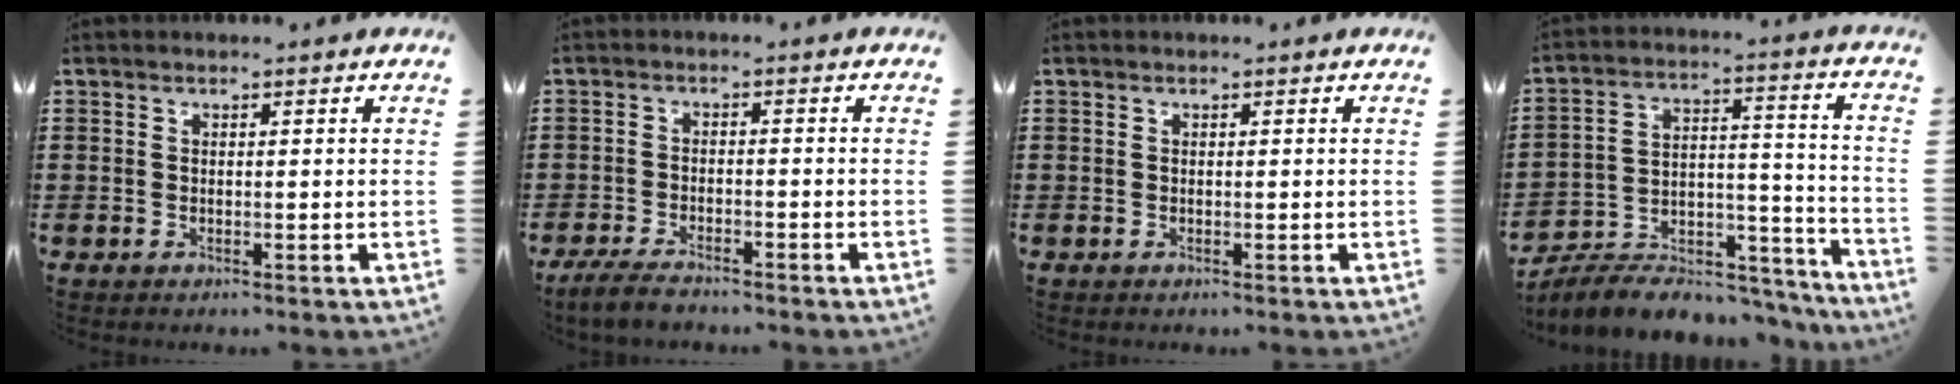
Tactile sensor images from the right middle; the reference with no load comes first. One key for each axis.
{"total": 3.4, "fx": -3.0, "fy": 0.7, "fz": 1.5, "tx": -0.039, "ty": -0.003, "tz": -0.062}
{"total": 0.0}
{"total": 7.6, "fx": -6.9, "fy": 2.3, "fz": 2.1, "tx": -0.035, "ty": 0.016, "tz": -0.133}